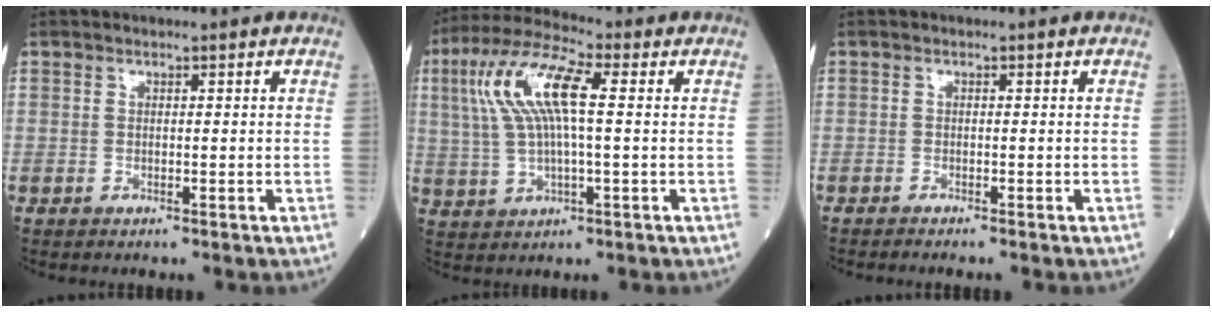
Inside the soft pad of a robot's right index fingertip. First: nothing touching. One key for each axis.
{"total": 11.2, "fx": 2.3, "fy": 2.5, "fz": 10.7, "tx": -0.234, "ty": 0.023, "tz": 0.043}
{"total": 1.2, "fx": -1.1, "fy": -0.2, "fz": 0.6, "tx": -0.010, "ty": 0.001, "tz": -0.017}